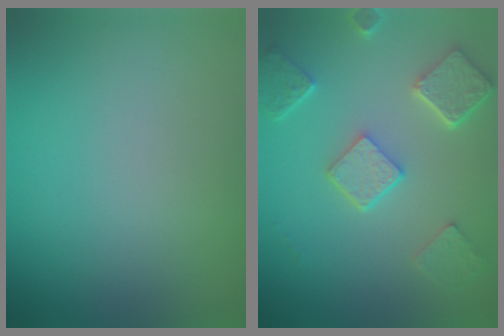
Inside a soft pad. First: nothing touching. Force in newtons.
{"total": 4.9, "press": 3.8, "slide": 3.0}